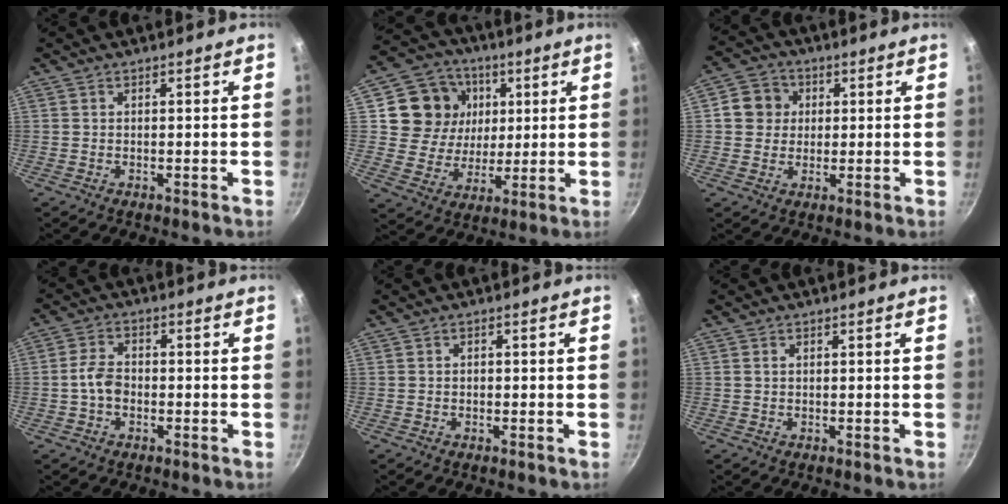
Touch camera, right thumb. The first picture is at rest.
{"total": 14.1, "force": [4.1, 12.4, 5.4], "torque": [-0.071, -0.008, 0.069]}
{"total": 6.8, "force": [1.4, 6.2, 2.3], "torque": [-0.006, 0.008, 0.012]}
{"total": 4.6, "force": [-1.1, 3.2, 3.1], "torque": [-0.053, 0.021, -0.028]}
{"total": 0.6, "force": [-0.2, 0.5, 0.3], "torque": [-0.003, 0.003, -0.002]}
{"total": 0.7, "force": [0.2, 0.5, 0.5], "torque": [-0.009, 0.002, 0.003]}